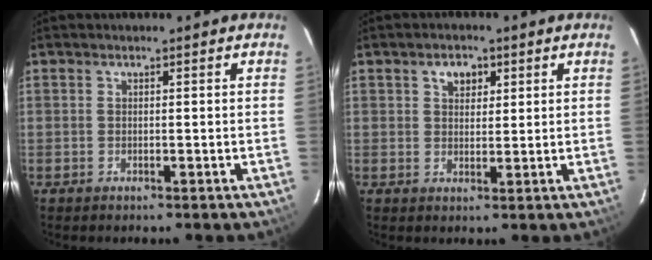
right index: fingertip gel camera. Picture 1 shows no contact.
{"total": 3.3, "force": [1.7, 2.1, 1.9], "torque": [-0.026, 0.008, 0.030]}